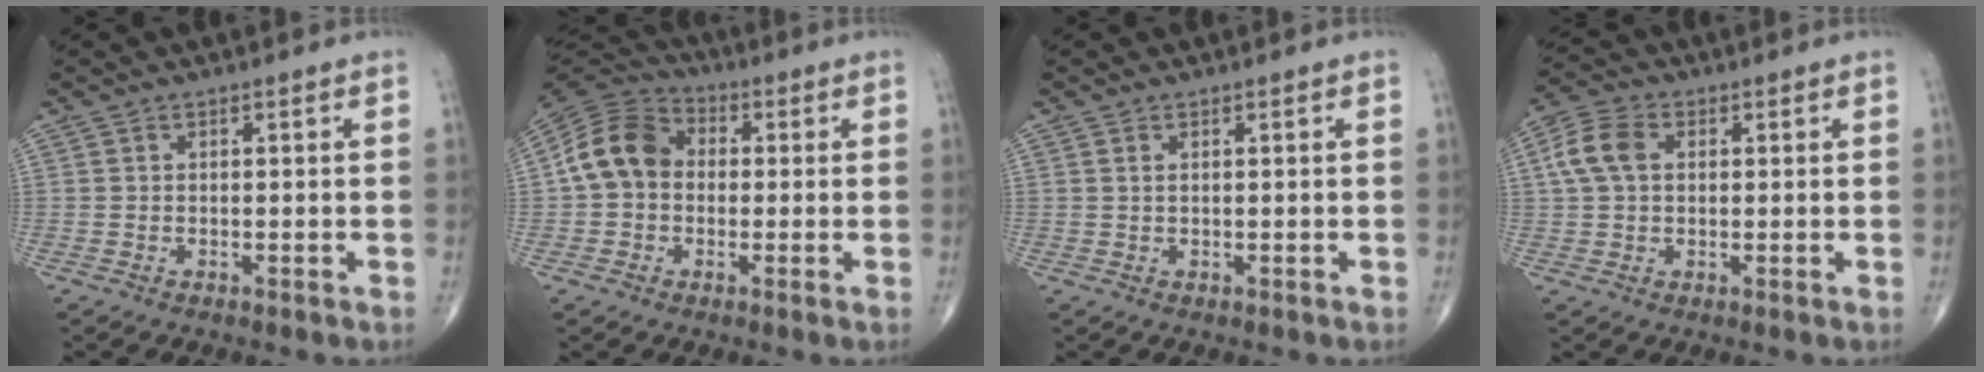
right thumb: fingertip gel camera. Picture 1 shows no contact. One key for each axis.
{"total": 10.9, "fx": 0.3, "fy": 8.7, "fz": 6.5, "tx": -0.111, "ty": 0.032, "tz": -0.012}
{"total": 0.6, "fx": 0.3, "fy": 0.3, "fz": 0.5, "tx": -0.012, "ty": 0.004, "tz": 0.007}
{"total": 7.1, "fx": 1.4, "fy": 4.9, "fz": 5.0, "tx": -0.106, "ty": 0.017, "tz": 0.023}